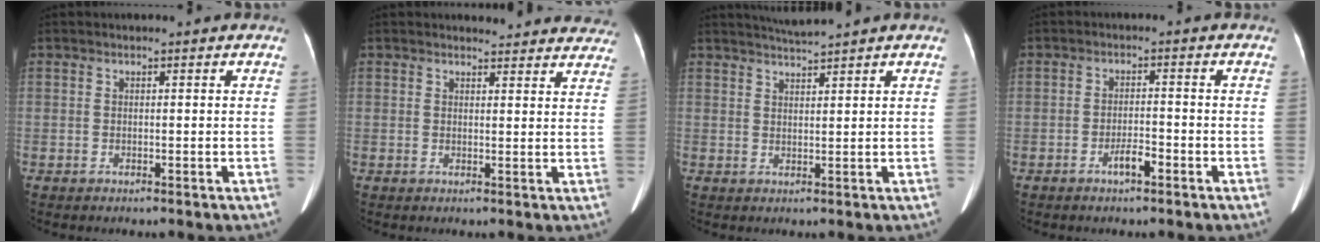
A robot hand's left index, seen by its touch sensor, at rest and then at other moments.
{"total": 12.1, "force": [11.6, 3.2, 1.4], "torque": [0.022, -0.024, 0.098]}
{"total": 3.0, "force": [2.7, -1.2, 0.5], "torque": [-0.008, 0.003, 0.053]}
{"total": 2.8, "force": [-1.8, 0.6, 2.0], "torque": [-0.038, 0.002, -0.032]}